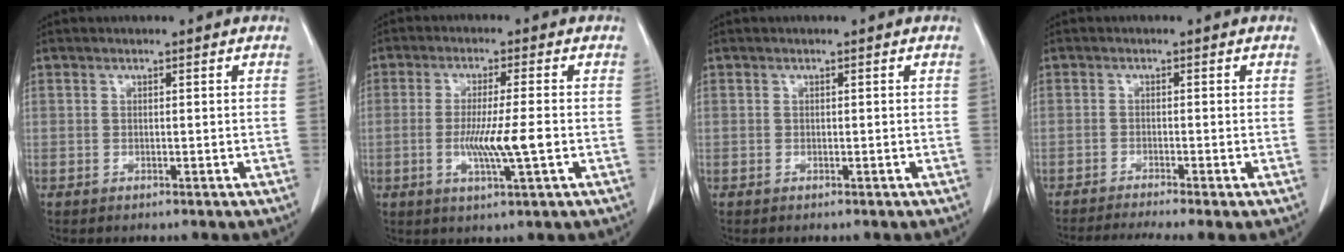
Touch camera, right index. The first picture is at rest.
{"total": 7.2, "force": [-1.4, -0.2, 7.0], "torque": [-0.127, -0.012, -0.025]}
{"total": 0.0}
{"total": 6.5, "force": [-5.2, -0.4, 3.8], "torque": [-0.062, -0.010, -0.085]}